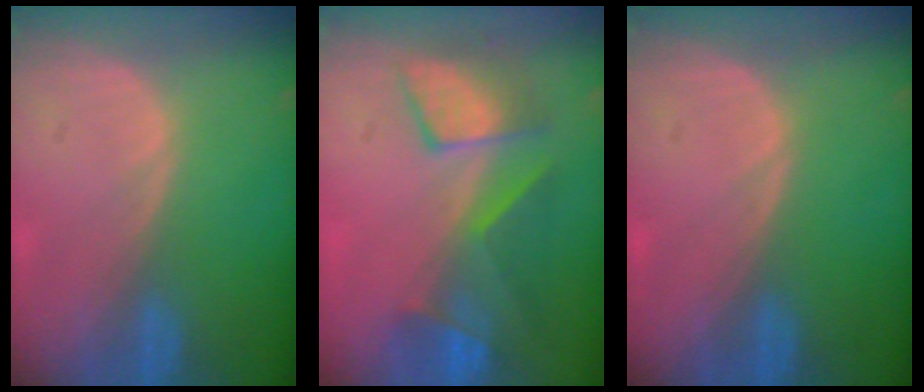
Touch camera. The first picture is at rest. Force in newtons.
{"total": 8.1, "press": 7.9, "slide": 1.8}
{"total": 0.0}